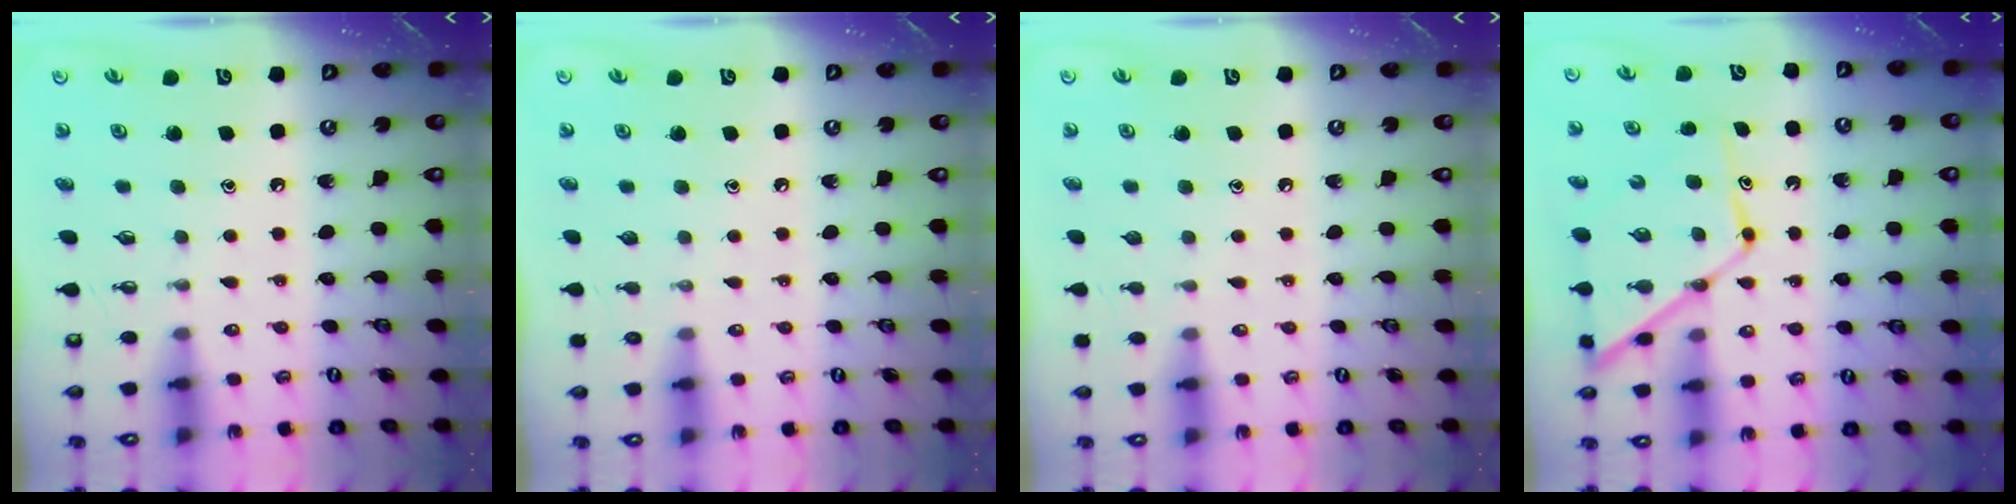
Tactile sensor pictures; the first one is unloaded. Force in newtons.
{"total": 0.0}
{"total": 0.0}
{"total": 12.3, "press": 12.2, "slide": 1.3}